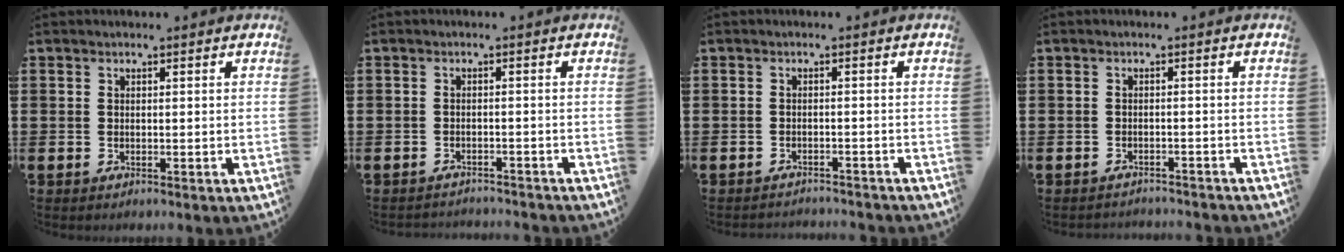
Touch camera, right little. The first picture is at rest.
{"total": 1.3, "force": [-1.3, 0.0, -0.1], "torque": [-0.003, 0.003, -0.027]}
{"total": 1.2, "force": [-1.2, 0.0, -0.1], "torque": [-0.002, 0.003, -0.026]}
{"total": 1.2, "force": [-1.1, 0.0, -0.1], "torque": [-0.002, 0.003, -0.024]}